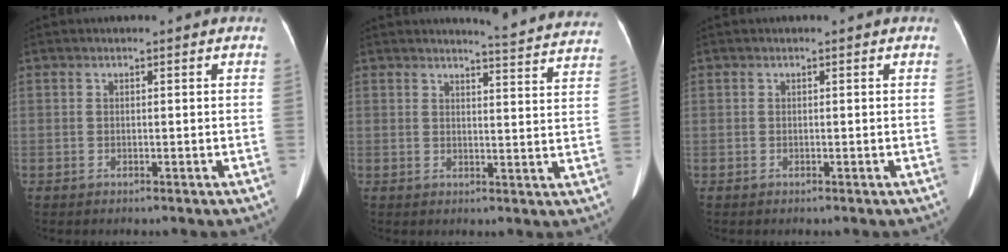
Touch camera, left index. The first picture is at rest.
{"total": 13.6, "force": [13.3, 0.0, 2.4], "torque": [-0.017, -0.073, 0.126]}
{"total": 0.0}